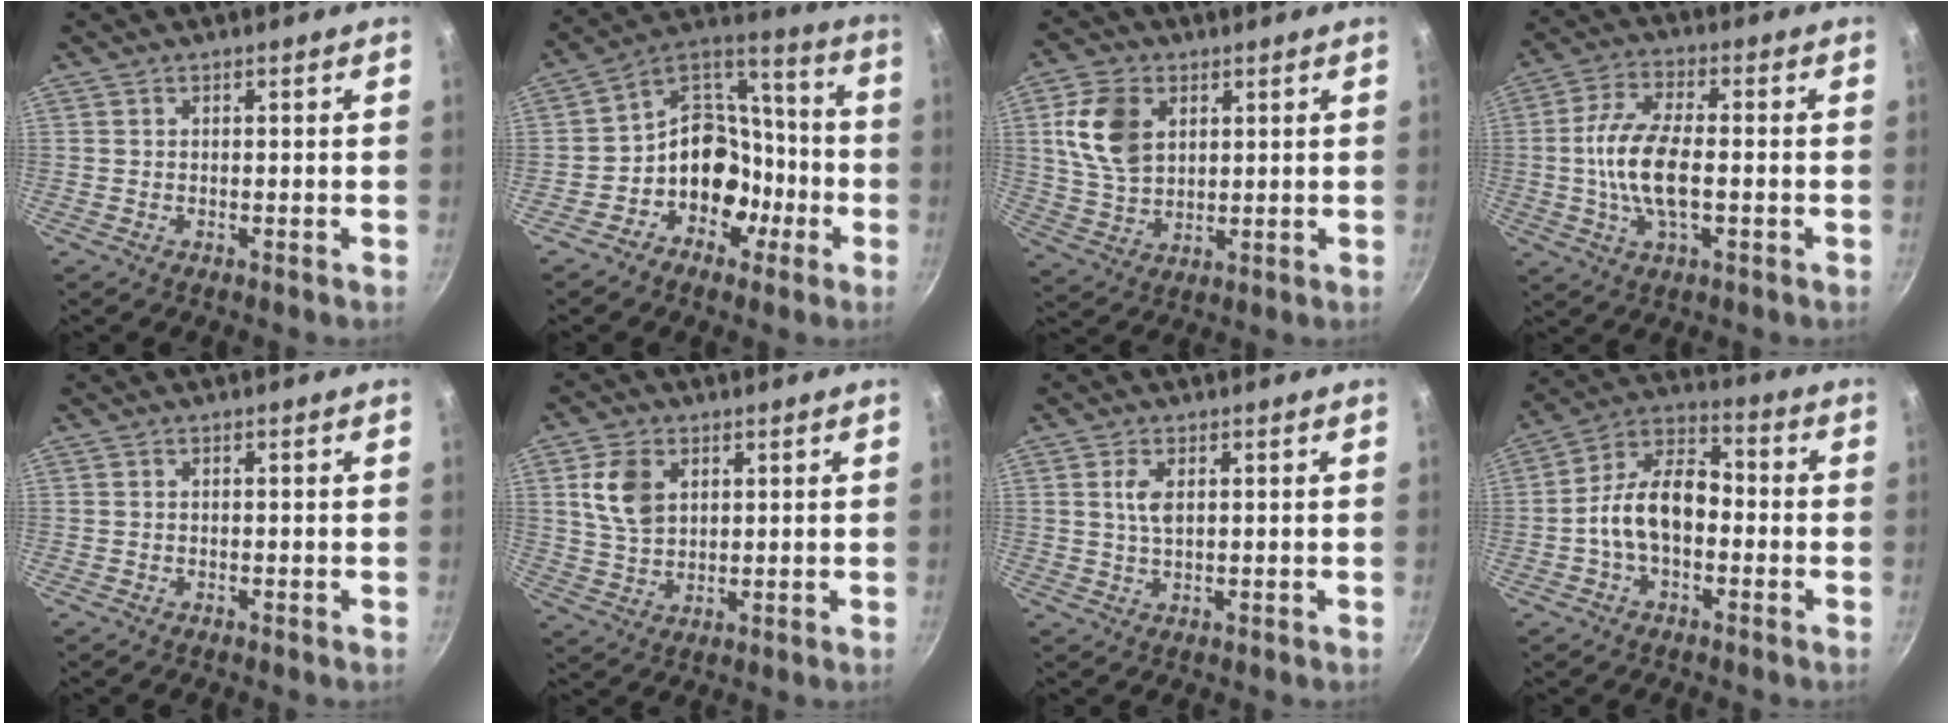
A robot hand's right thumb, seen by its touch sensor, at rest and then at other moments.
{"total": 14.5, "force": [-5.1, 11.5, 7.3], "torque": [-0.050, 0.073, -0.094]}
{"total": 11.3, "force": [3.4, 7.8, 7.5], "torque": [-0.127, -0.011, 0.069]}
{"total": 11.7, "force": [-1.2, 5.1, 10.4], "torque": [-0.200, 0.018, -0.033]}
{"total": 0.0}
{"total": 8.1, "force": [2.6, 5.6, 5.3], "torque": [-0.087, -0.010, 0.052]}
{"total": 3.4, "force": [0.9, 1.6, 2.8], "torque": [-0.055, -0.002, 0.020]}
{"total": 12.3, "force": [-2.1, 7.6, 9.4], "torque": [-0.137, 0.048, -0.056]}